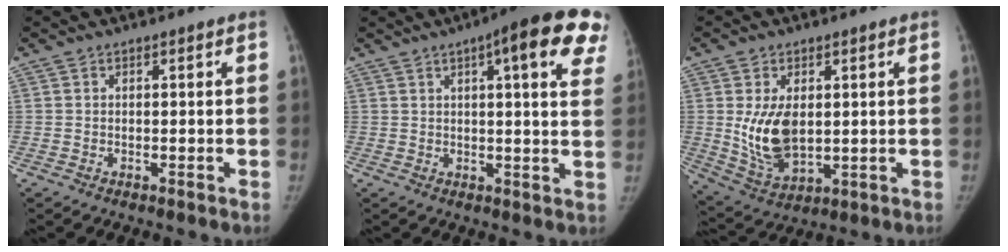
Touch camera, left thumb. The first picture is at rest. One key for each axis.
{"total": 16.4, "fx": 8.1, "fy": 3.7, "fz": 13.7, "tx": -0.163, "ty": -0.011, "tz": 0.090}
{"total": 10.7, "fx": 1.1, "fy": 6.4, "fz": 8.5, "tx": -0.148, "ty": -0.017, "tz": 0.038}